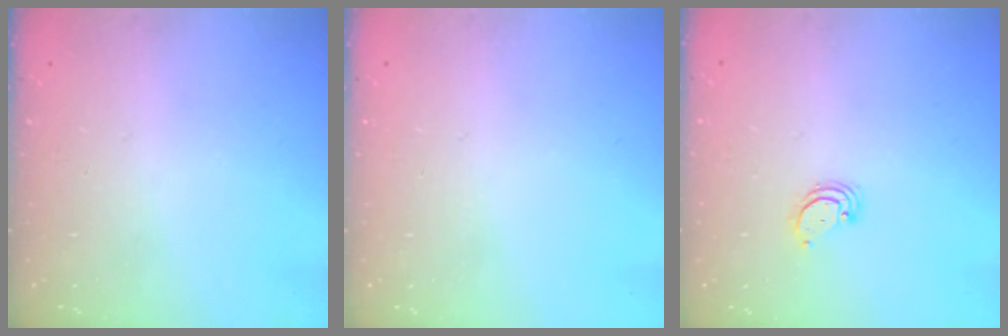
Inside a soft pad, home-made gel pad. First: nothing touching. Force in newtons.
{"total": 0.0}
{"total": 2.3, "press": 2.3, "slide": 0.2}